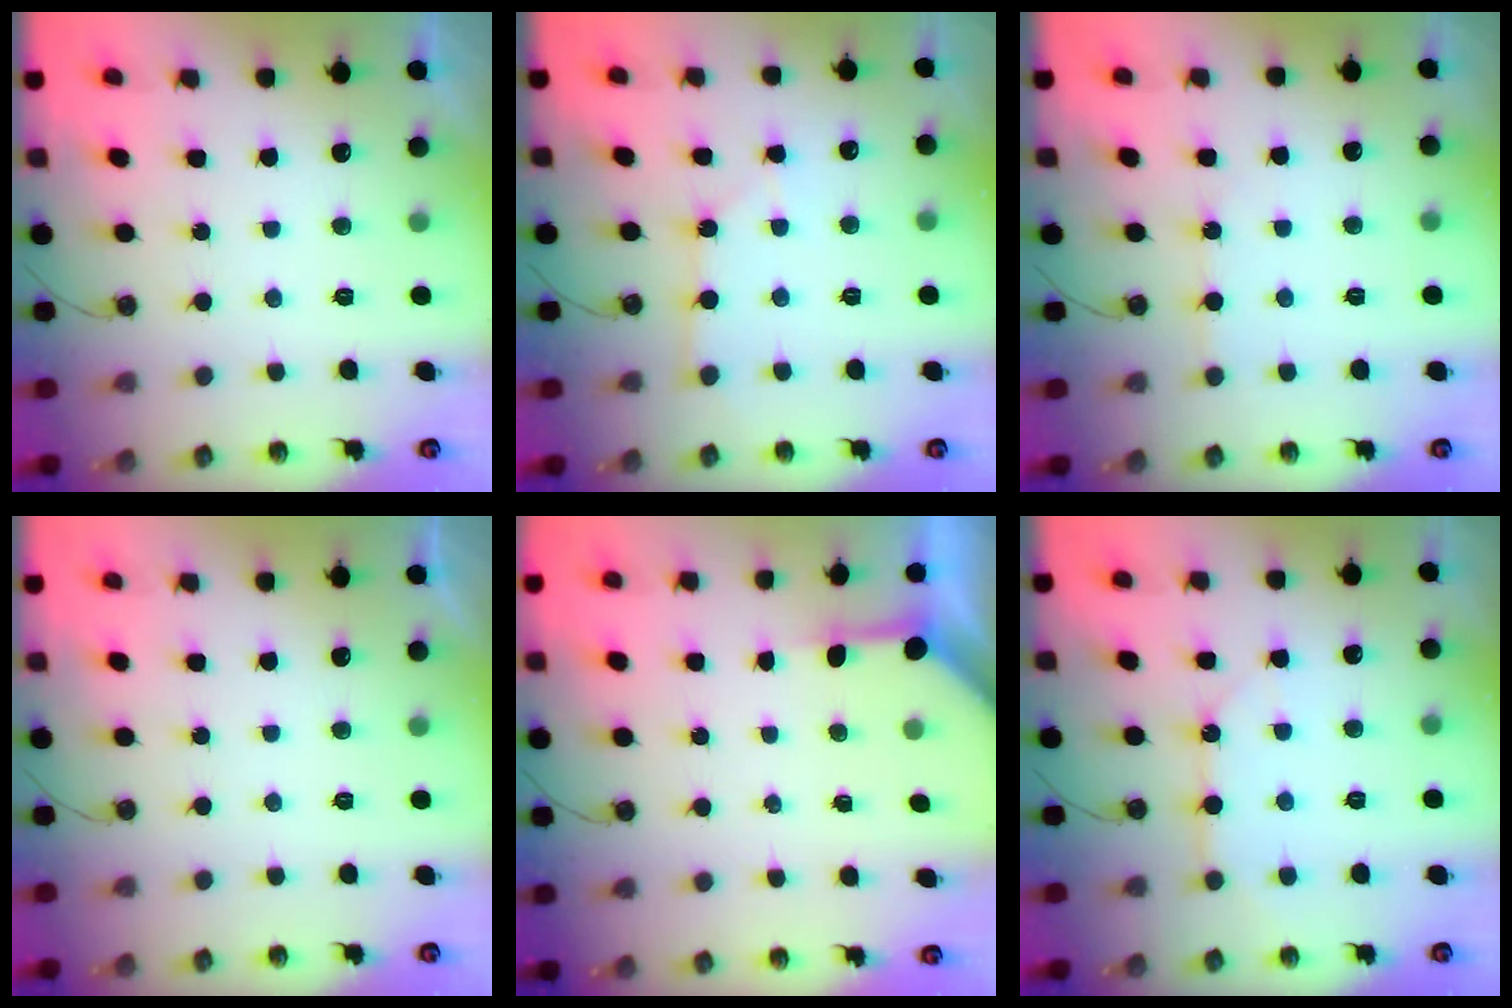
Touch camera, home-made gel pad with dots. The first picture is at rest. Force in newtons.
{"total": 2.3, "press": 2.2, "slide": 0.3}
{"total": 4.4, "press": 4.4, "slide": 0.5}
{"total": 0.0}
{"total": 3.4, "press": 3.4, "slide": 0.4}
{"total": 8.9, "press": 8.9, "slide": 0.8}